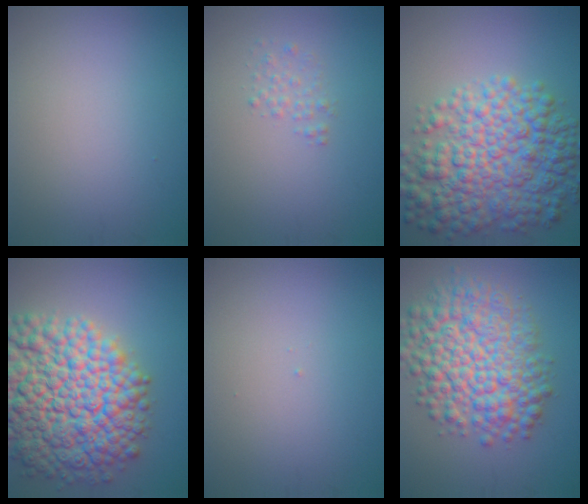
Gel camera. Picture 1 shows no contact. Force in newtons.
{"total": 1.2, "press": 1.2, "slide": 0.0}
{"total": 9.7, "press": 9.7, "slide": 0.3}
{"total": 15.2, "press": 15.2, "slide": 0.6}
{"total": 0.0}
{"total": 9.7, "press": 9.7, "slide": 0.3}